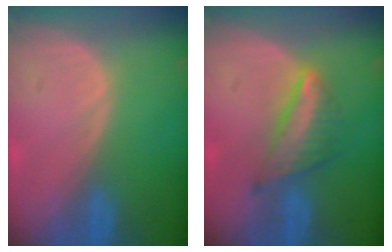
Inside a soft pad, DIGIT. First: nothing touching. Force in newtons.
{"total": 6.5, "press": 5.8, "slide": 2.9}